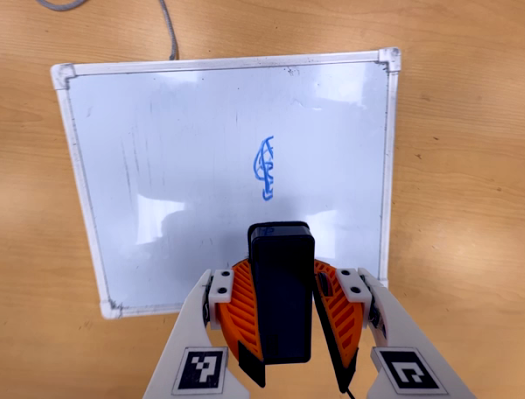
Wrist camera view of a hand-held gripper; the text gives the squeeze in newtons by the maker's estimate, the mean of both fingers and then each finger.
{"total": 9.2, "left": 9.1, "right": 9.2}